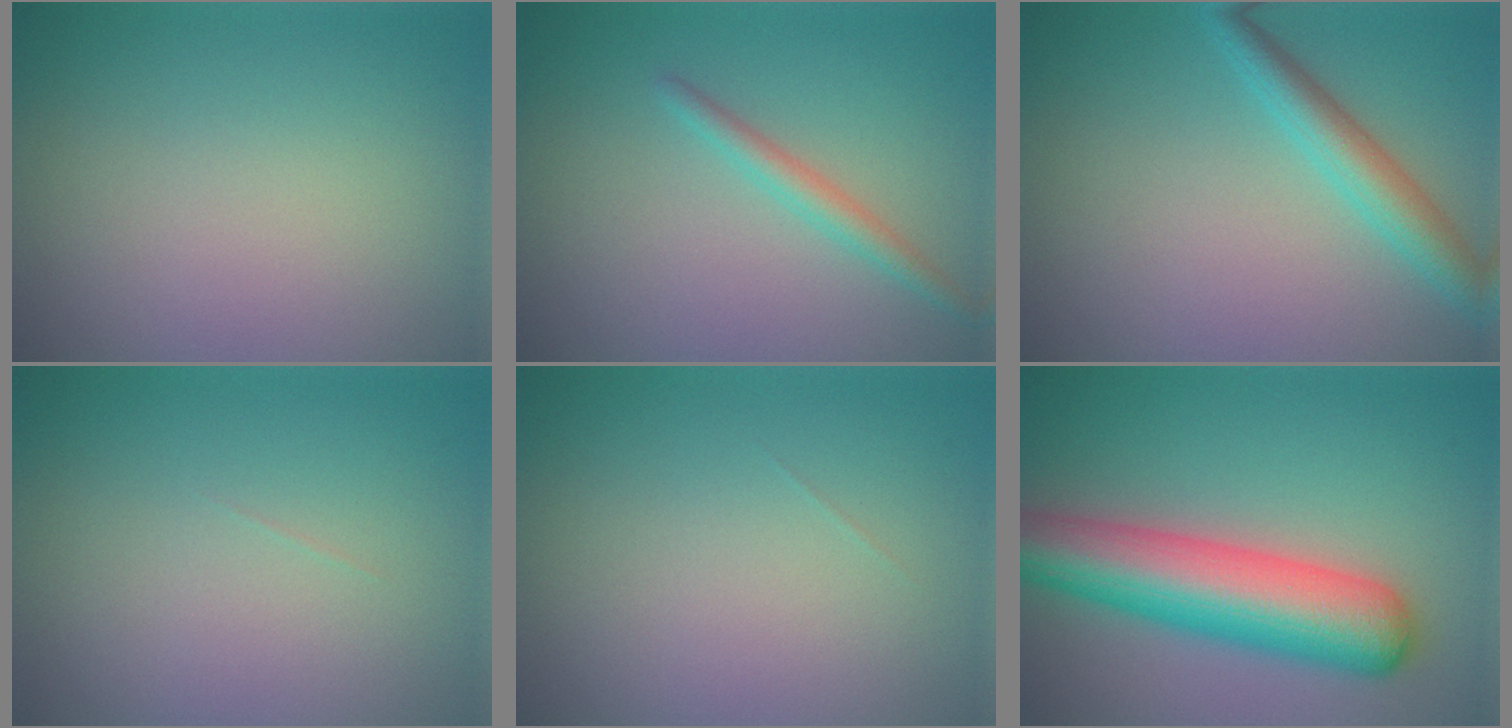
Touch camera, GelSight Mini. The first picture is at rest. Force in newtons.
{"total": 1.8, "press": 1.8, "slide": 0.1}
{"total": 3.3, "press": 3.3, "slide": 0.1}
{"total": 0.0}
{"total": 0.0}
{"total": 8.9, "press": 8.9, "slide": 0.4}